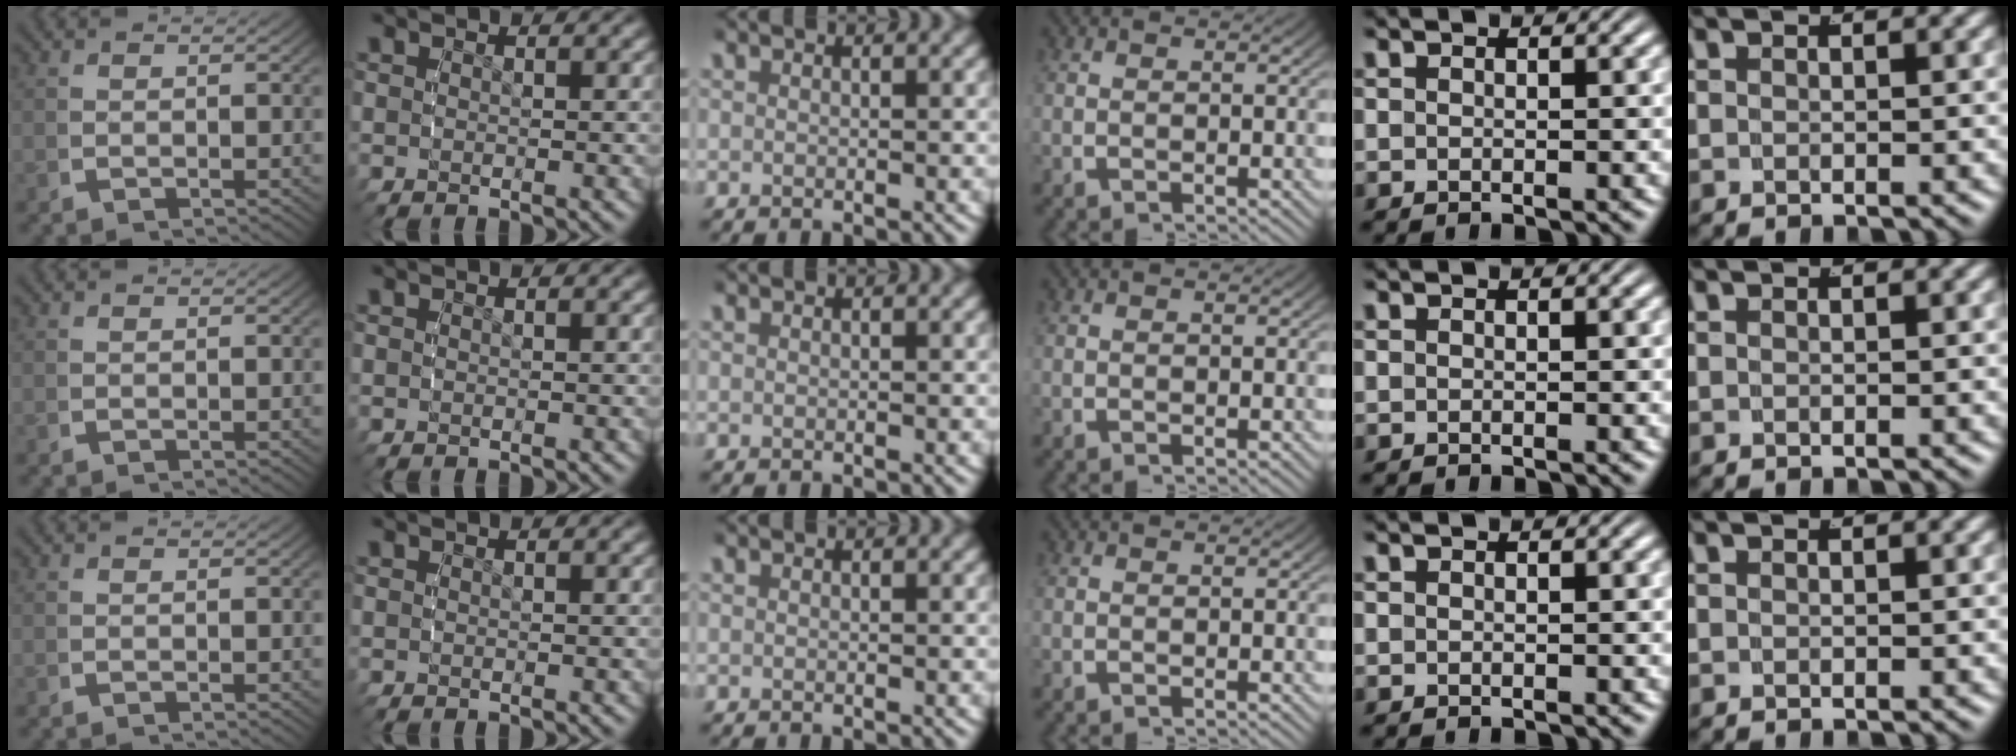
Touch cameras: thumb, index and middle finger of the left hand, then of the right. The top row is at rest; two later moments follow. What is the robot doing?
{"motion": "reach", "object": "air blower"}